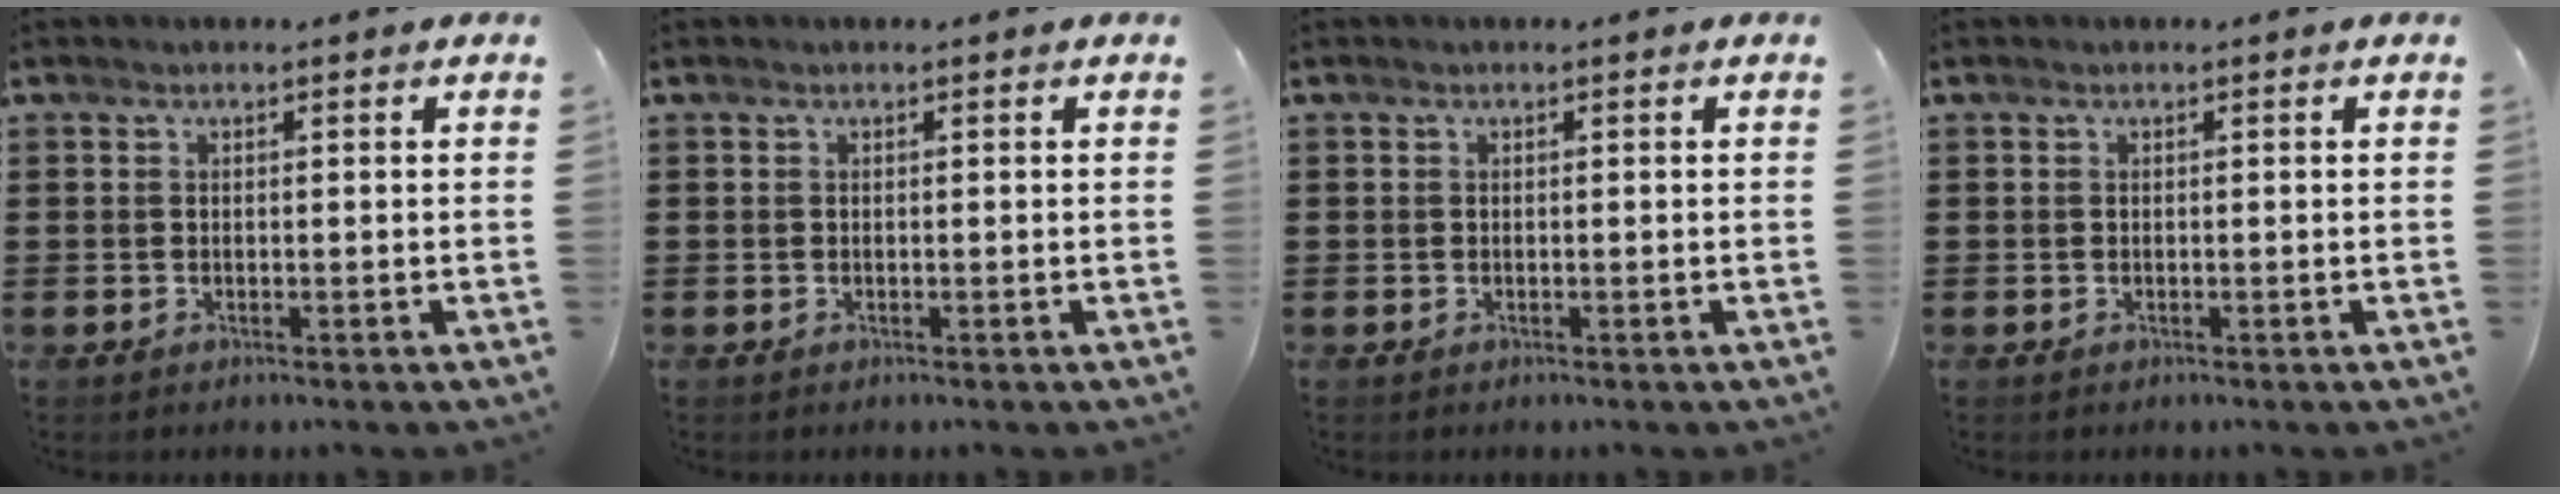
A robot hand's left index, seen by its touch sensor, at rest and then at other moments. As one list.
[{"total": 0.0}, {"total": 0.0}, {"total": 0.0}]